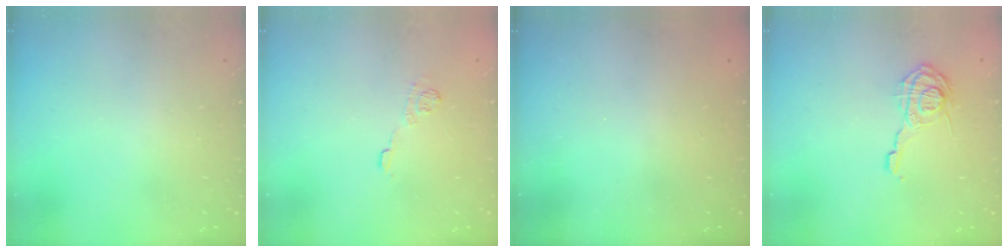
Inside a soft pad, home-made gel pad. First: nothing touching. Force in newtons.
{"total": 8.3, "press": 8.1, "slide": 1.3}
{"total": 2.3, "press": 2.2, "slide": 0.7}
{"total": 12.1, "press": 12.0, "slide": 0.7}